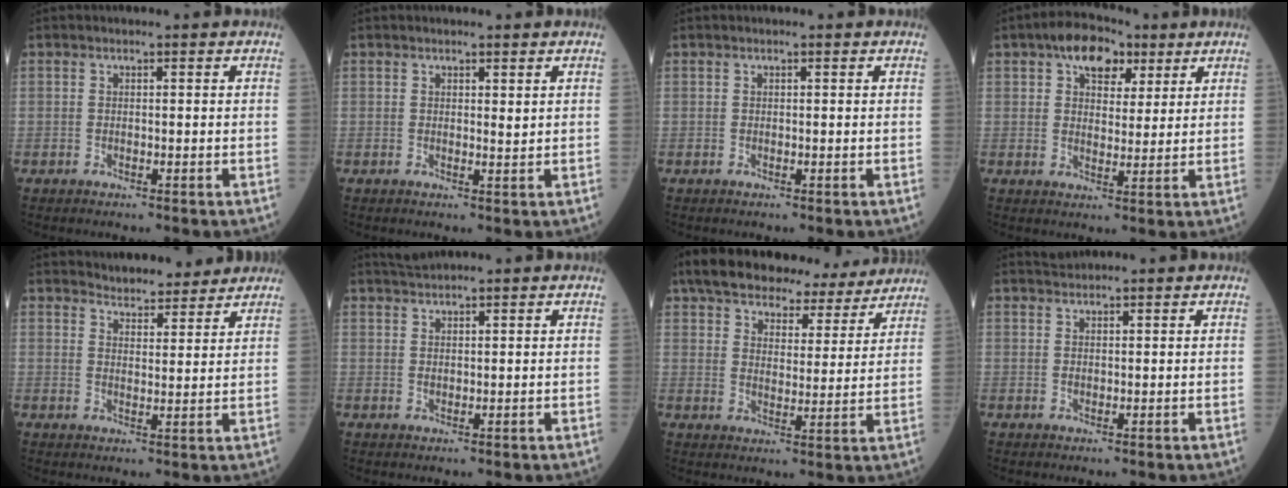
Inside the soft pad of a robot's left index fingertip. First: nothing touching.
{"total": 0.8, "force": [0.5, 0.2, 0.6], "torque": [-0.008, -0.004, 0.006]}
{"total": 0.0}
{"total": 7.5, "force": [4.3, 4.4, 4.4], "torque": [-0.071, 0.027, 0.067]}
{"total": 7.8, "force": [7.4, 1.9, 1.4], "torque": [-0.016, 0.009, 0.095]}
{"total": 2.0, "force": [2.0, -0.1, 0.3], "torque": [-0.010, 0.008, 0.045]}
{"total": 17.0, "force": [15.1, 5.0, 6.2], "torque": [-0.085, 0.025, 0.204]}
{"total": 1.4, "force": [1.3, 0.2, -0.1], "torque": [-0.002, 0.006, 0.028]}